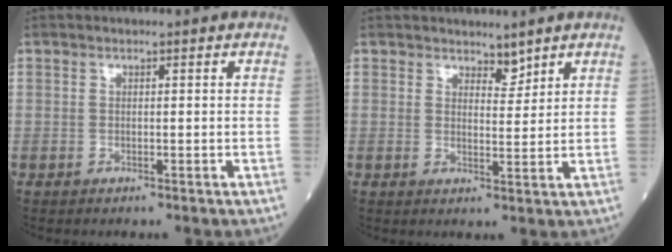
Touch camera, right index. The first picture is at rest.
{"total": 2.2, "force": [2.1, 0.6, 0.4], "torque": [-0.003, -0.003, 0.036]}